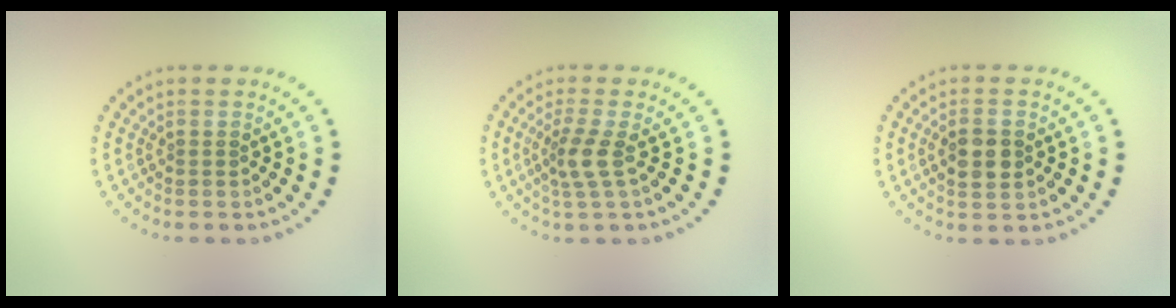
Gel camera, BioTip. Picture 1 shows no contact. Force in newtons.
{"total": 2.4, "press": 1.8, "slide": 1.6}
{"total": 2.6, "press": 2.6, "slide": 0.2}